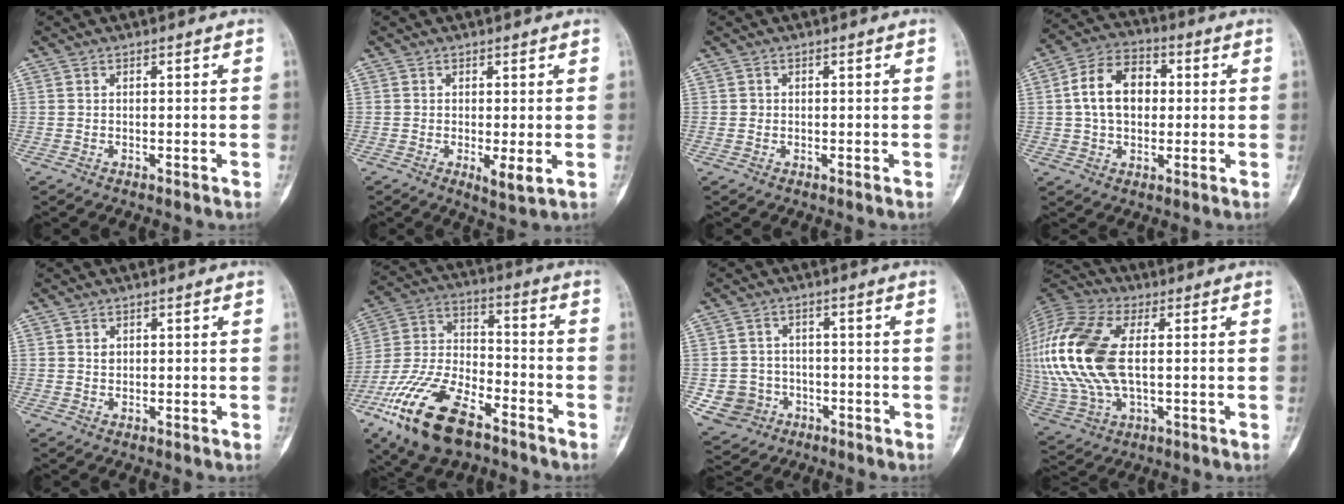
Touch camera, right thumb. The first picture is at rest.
{"total": 3.3, "force": [-0.4, 0.8, 3.2], "torque": [-0.055, -0.013, -0.004]}
{"total": 0.7, "force": [0.0, 0.7, 0.1], "torque": [0.002, 0.001, 0.000]}
{"total": 11.5, "force": [1.1, 8.0, 8.1], "torque": [-0.124, 0.020, 0.013]}
{"total": 1.0, "force": [0.3, 0.8, 0.4], "torque": [0.000, -0.001, 0.006]}
{"total": 20.3, "force": [-11.7, 9.4, 13.7], "torque": [-0.281, 0.047, -0.220]}
{"total": 7.1, "force": [-2.2, 6.6, 1.4], "torque": [-0.013, 0.020, -0.029]}
{"total": 23.1, "force": [1.8, 12.4, 19.4], "torque": [-0.455, 0.002, 0.033]}